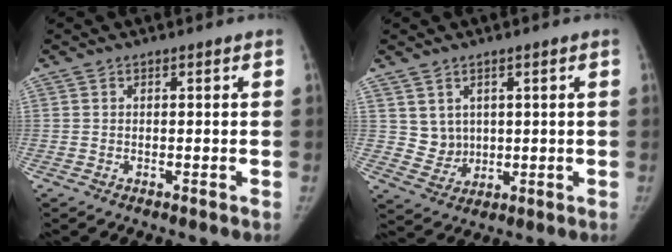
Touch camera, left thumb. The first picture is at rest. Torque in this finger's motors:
{"motor_torque": [-0.09, -0.10, 0.01, 0.00, -0.02]}